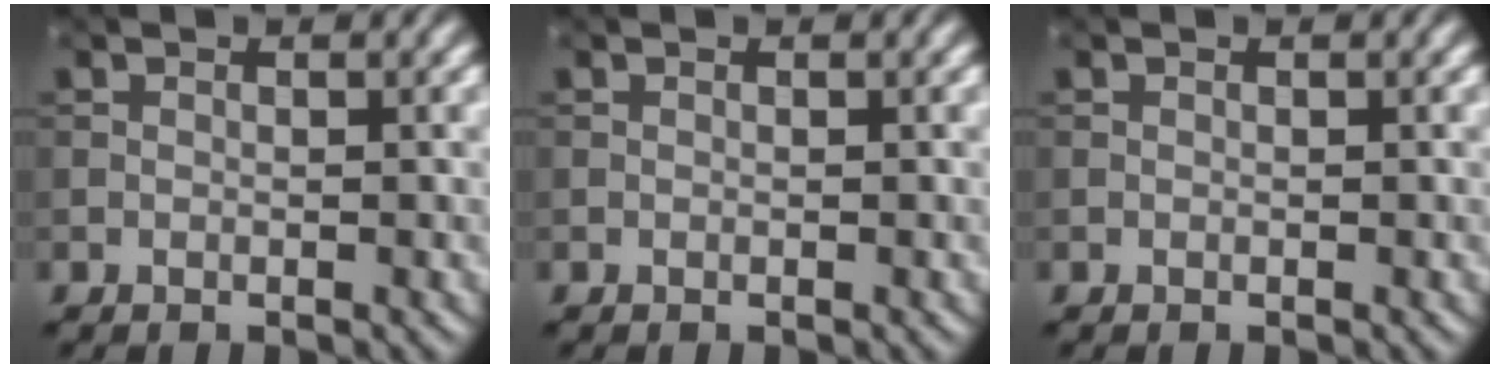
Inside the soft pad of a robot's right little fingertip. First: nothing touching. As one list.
[{"total": 0.0}, {"total": 0.0}]